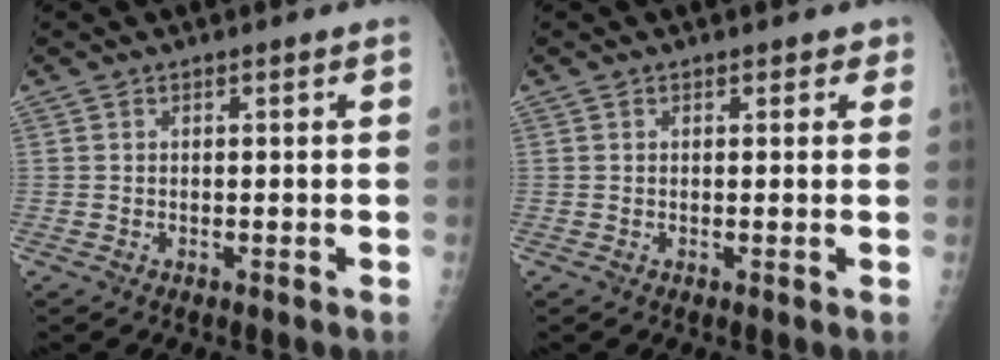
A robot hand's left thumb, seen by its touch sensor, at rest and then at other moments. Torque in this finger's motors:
{"motor_torque": [0.19, 0.37, -0.16, -0.07, 0.02]}